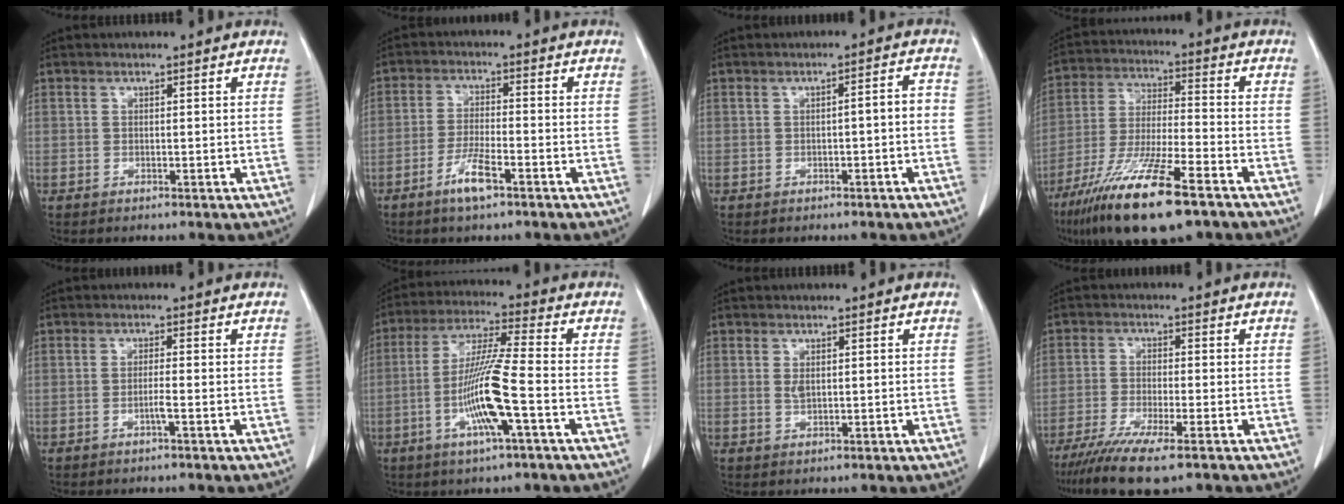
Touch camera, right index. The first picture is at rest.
{"total": 5.4, "force": [-3.3, 0.8, 4.2], "torque": [-0.085, -0.004, -0.062]}
{"total": 2.5, "force": [-0.6, 0.4, 2.4], "torque": [-0.031, 0.008, -0.010]}
{"total": 17.4, "force": [-11.0, 2.4, 13.2], "torque": [-0.257, -0.044, -0.201]}
{"total": 1.6, "force": [-0.7, -0.3, 1.4], "torque": [-0.026, 0.000, -0.014]}
{"total": 11.7, "force": [-3.5, 0.0, 11.1], "torque": [-0.220, -0.006, -0.070]}
{"total": 1.3, "force": [0.3, 0.6, 1.1], "torque": [-0.022, -0.004, 0.008]}
{"total": 9.3, "force": [-6.7, 0.6, 6.4], "torque": [-0.105, -0.023, -0.109]}